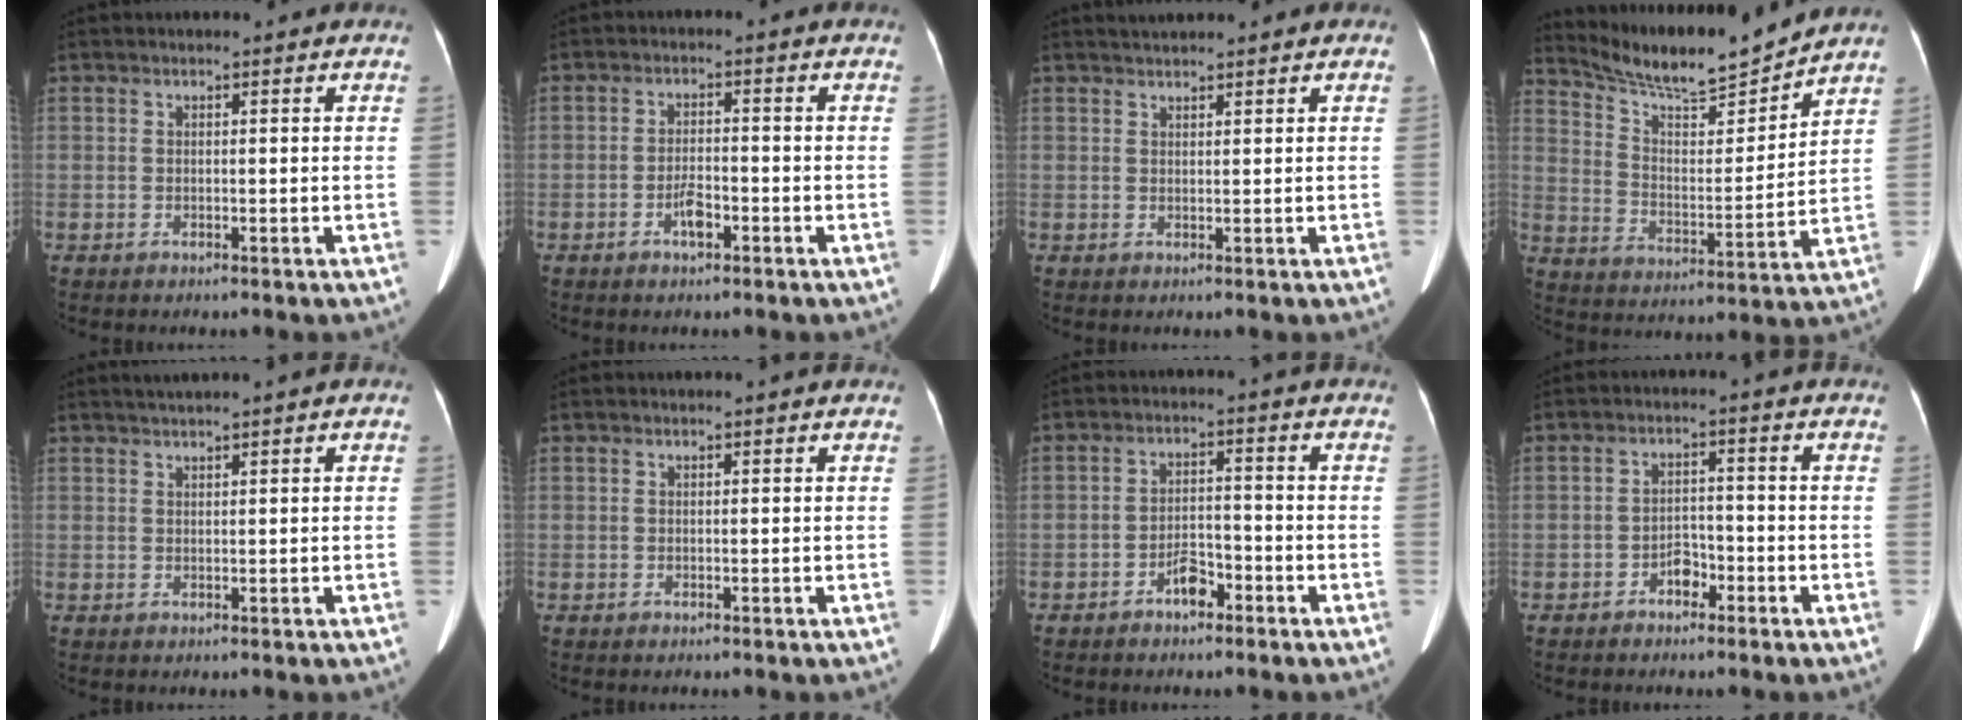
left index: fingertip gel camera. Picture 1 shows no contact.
{"total": 3.2, "force": [-1.8, 1.0, 2.4], "torque": [-0.046, 0.002, -0.032]}
{"total": 1.6, "force": [1.5, 0.3, 0.5], "torque": [-0.012, 0.016, 0.028]}
{"total": 13.1, "force": [12.5, 0.1, 3.8], "torque": [-0.078, -0.007, 0.215]}
{"total": 1.6, "force": [1.1, -0.1, 1.1], "torque": [-0.023, 0.016, 0.023]}
{"total": 0.0}
{"total": 3.9, "force": [-2.6, 1.7, 2.4], "torque": [-0.045, 0.010, -0.046]}
{"total": 3.1, "force": [-2.0, 1.7, 1.6], "torque": [-0.026, 0.007, -0.035]}